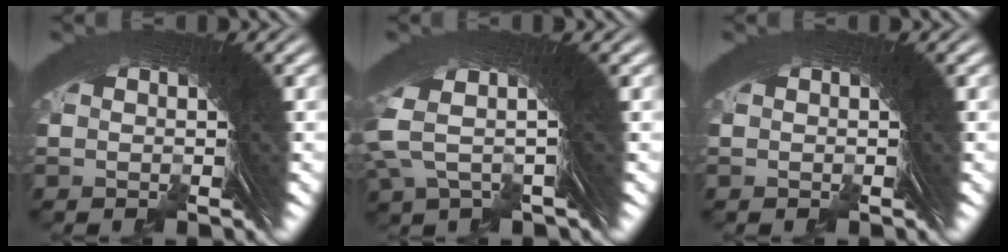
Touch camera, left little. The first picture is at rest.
{"total": 5.5, "force": [2.2, 2.5, 4.4], "torque": [-0.093, 0.003, 0.031]}
{"total": 0.0}